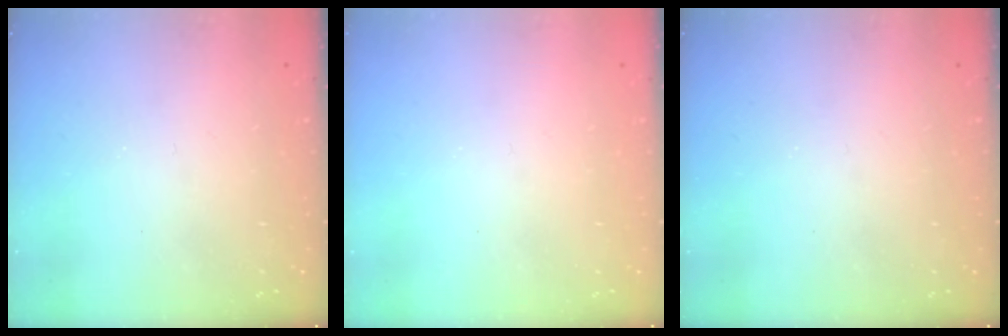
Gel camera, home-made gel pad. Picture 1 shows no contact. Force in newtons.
{"total": 0.0}
{"total": 0.0}